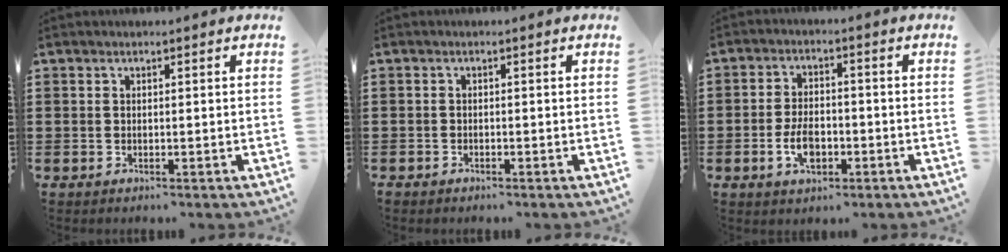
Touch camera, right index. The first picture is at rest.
{"total": 0.6, "force": [-0.6, 0.1, 0.1], "torque": [-0.004, -0.003, -0.012]}
{"total": 5.1, "force": [-1.6, 2.7, 4.1], "torque": [-0.092, -0.002, -0.031]}